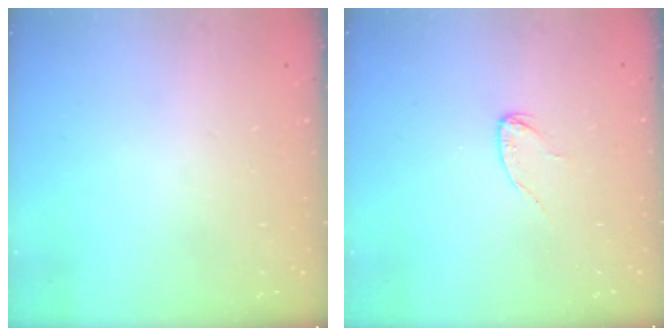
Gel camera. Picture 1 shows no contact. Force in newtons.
{"total": 3.9, "press": 3.8, "slide": 0.4}